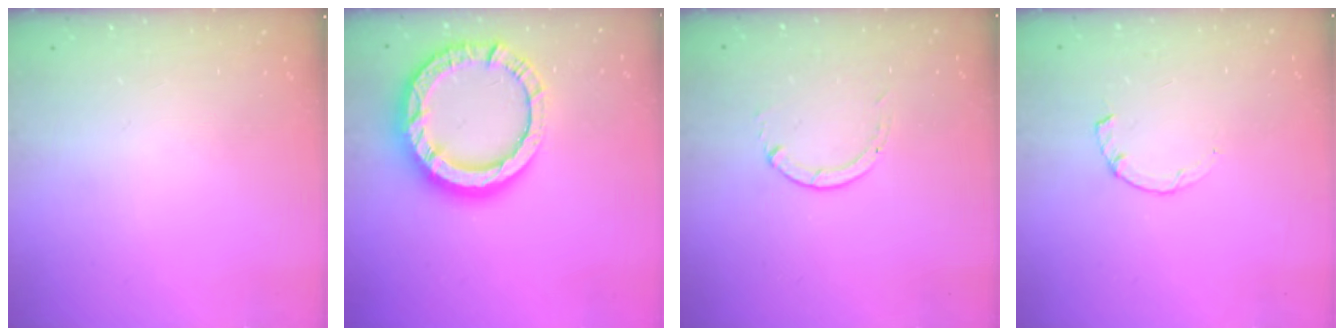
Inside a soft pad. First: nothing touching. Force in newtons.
{"total": 15.9, "press": 15.8, "slide": 1.6}
{"total": 0.6, "press": 0.5, "slide": 0.1}
{"total": 1.0, "press": 0.9, "slide": 0.2}